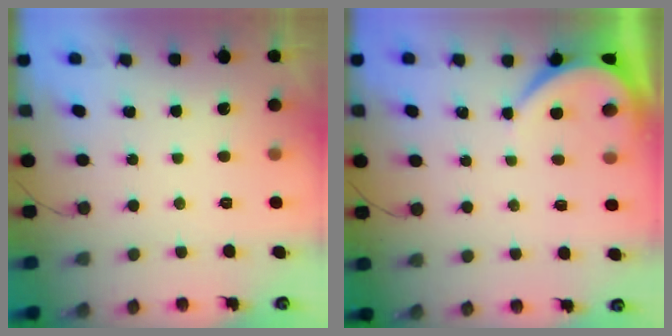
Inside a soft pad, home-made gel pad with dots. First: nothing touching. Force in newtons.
{"total": 3.9, "press": 3.9, "slide": 0.5}